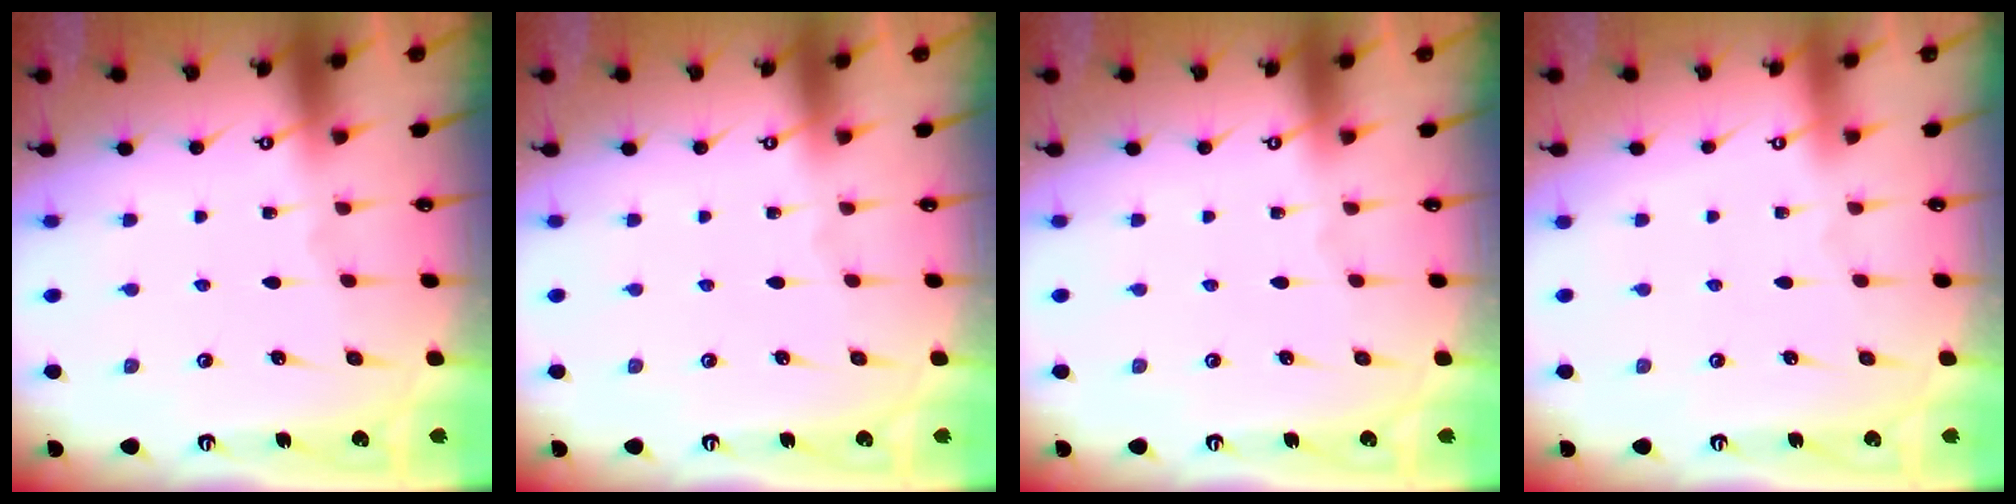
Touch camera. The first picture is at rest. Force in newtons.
{"total": 0.0}
{"total": 0.0}
{"total": 3.9, "press": 3.9, "slide": 0.1}